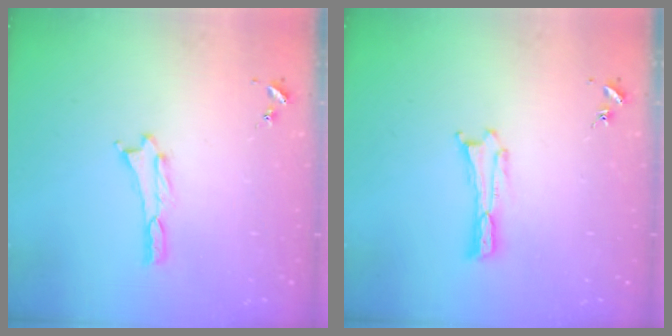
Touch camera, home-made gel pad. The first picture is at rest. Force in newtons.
{"total": 0.0}